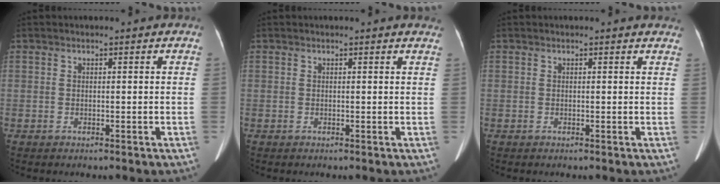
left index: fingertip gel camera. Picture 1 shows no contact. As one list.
[{"total": 3.1, "force": [3.0, 0.5, 0.6], "torque": [-0.008, -0.006, 0.011]}, {"total": 3.1, "force": [3.0, 0.9, 0.5], "torque": [0.000, -0.005, 0.011]}]